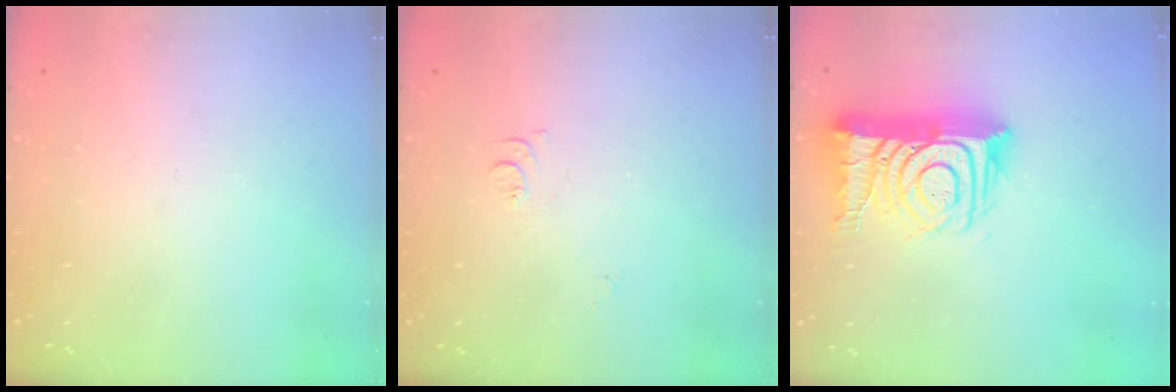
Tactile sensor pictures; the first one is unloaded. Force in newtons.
{"total": 5.2, "press": 5.1, "slide": 0.6}
{"total": 17.6, "press": 17.5, "slide": 1.6}